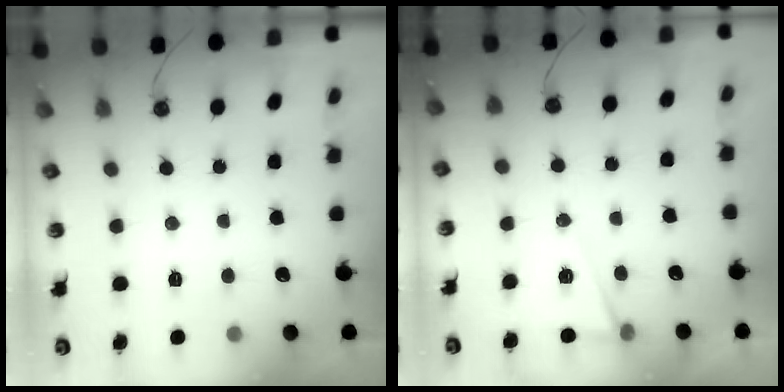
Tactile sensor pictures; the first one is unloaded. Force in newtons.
{"total": 7.1, "press": 5.2, "slide": 4.8}